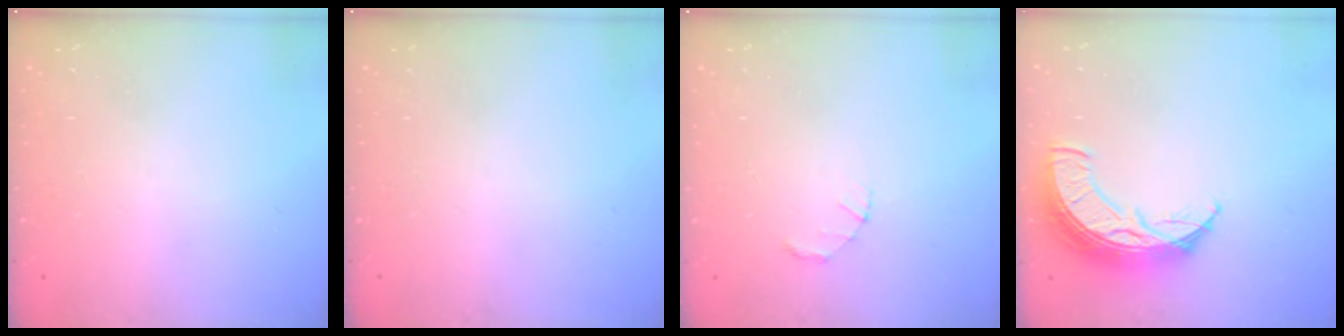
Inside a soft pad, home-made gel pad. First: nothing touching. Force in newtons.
{"total": 0.0}
{"total": 1.4, "press": 1.3, "slide": 0.3}
{"total": 13.7, "press": 13.7, "slide": 1.0}